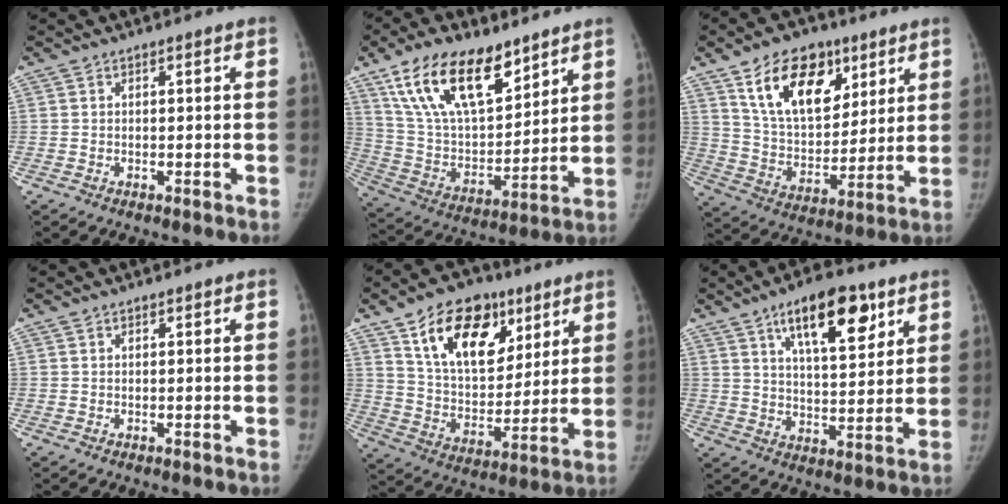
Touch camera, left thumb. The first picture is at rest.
{"total": 21.2, "force": [13.1, 10.0, 13.3], "torque": [-0.204, -0.048, 0.248]}
{"total": 18.2, "force": [9.6, 10.8, 11.1], "torque": [-0.137, -0.043, 0.173]}
{"total": 0.0}
{"total": 19.7, "force": [10.2, 11.8, 12.0], "torque": [-0.148, -0.038, 0.177]}
{"total": 14.8, "force": [8.1, 5.9, 10.9], "torque": [-0.137, -0.035, 0.129]}